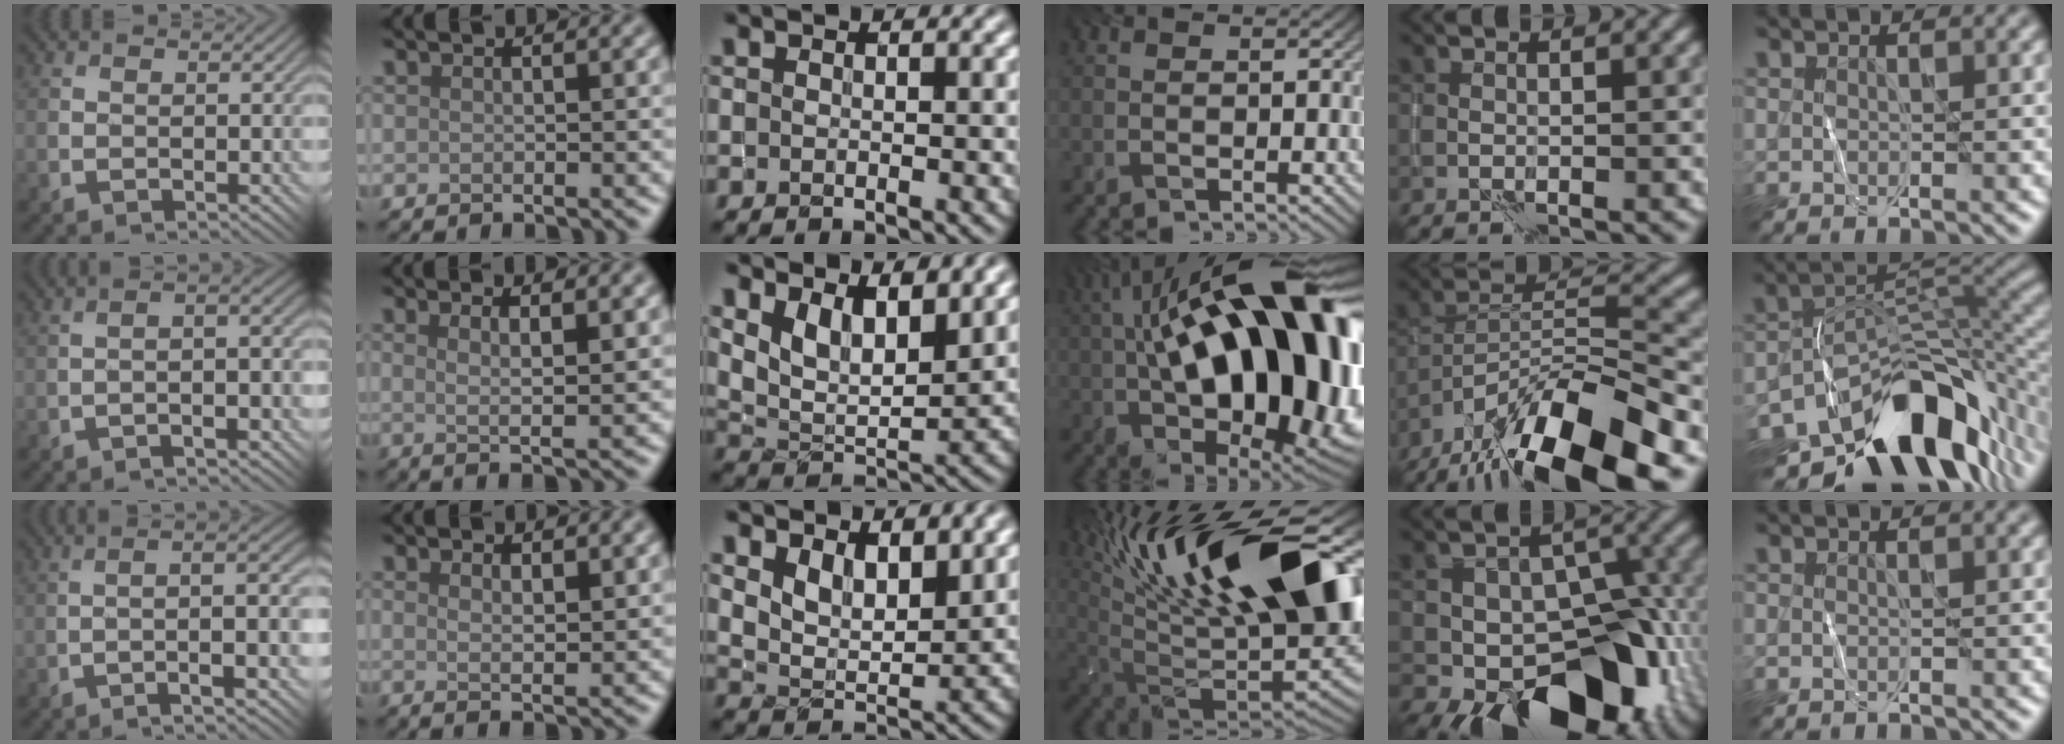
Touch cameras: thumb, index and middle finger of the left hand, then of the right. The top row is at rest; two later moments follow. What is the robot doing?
{"motion": "wrap", "object": "yarn"}